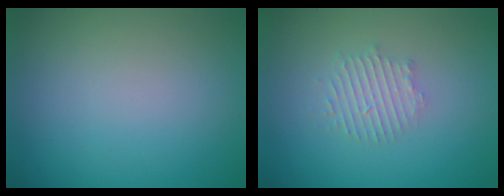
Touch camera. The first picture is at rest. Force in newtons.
{"total": 2.1, "press": 2.1, "slide": 0.4}